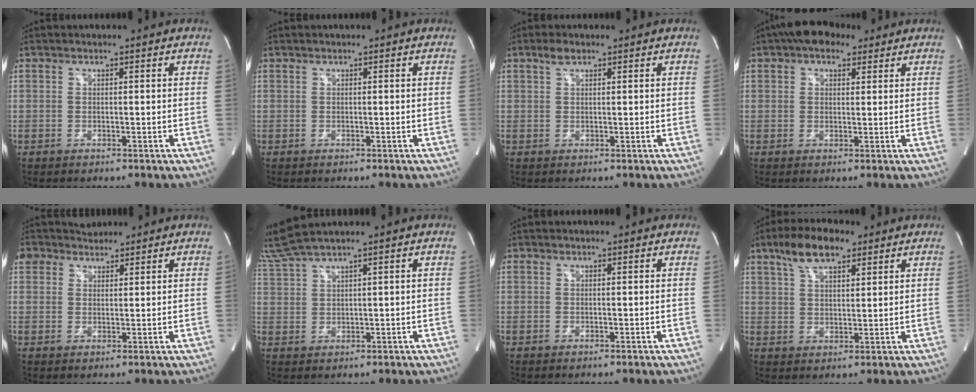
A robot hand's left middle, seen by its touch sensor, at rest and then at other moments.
{"total": 0.0}
{"total": 1.8, "force": [1.2, 0.7, 1.1], "torque": [-0.025, 0.008, 0.024]}
{"total": 5.7, "force": [3.7, 3.1, 3.1], "torque": [-0.050, 0.028, 0.057]}
{"total": 4.3, "force": [3.5, 2.5, 0.0], "torque": [0.000, 0.026, 0.061]}
{"total": 5.1, "force": [4.5, -1.2, 2.2], "torque": [-0.071, 0.014, 0.102]}
{"total": 0.0}
{"total": 8.1, "force": [5.3, 3.0, 5.3], "torque": [-0.105, 0.018, 0.096]}